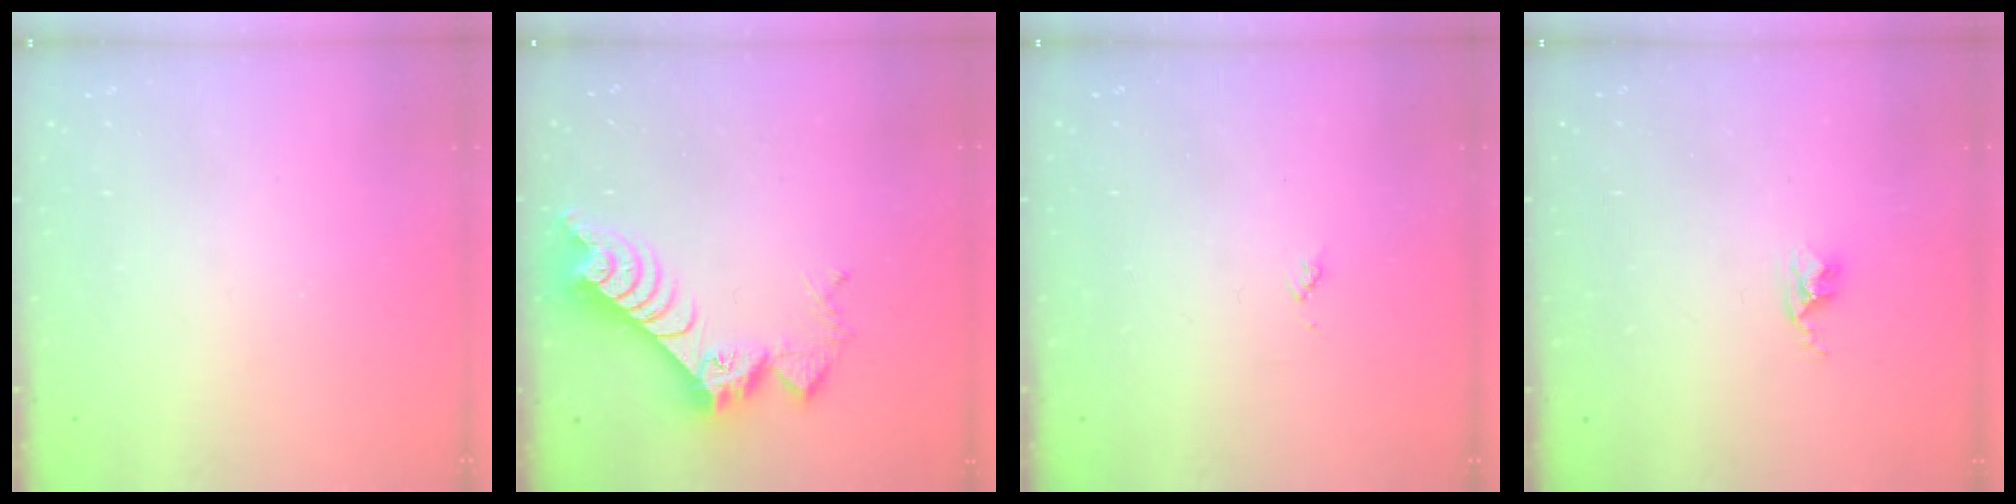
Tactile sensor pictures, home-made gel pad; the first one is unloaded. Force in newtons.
{"total": 9.8, "press": 9.7, "slide": 0.9}
{"total": 3.6, "press": 3.6, "slide": 0.5}
{"total": 2.6, "press": 2.6, "slide": 0.4}